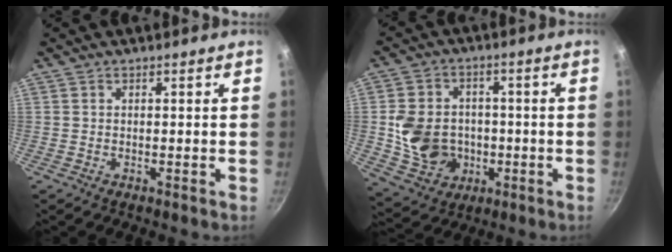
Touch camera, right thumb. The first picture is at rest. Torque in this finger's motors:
{"motor_torque": [0.13, 0.69, 1.02, 0.03, 0.02]}